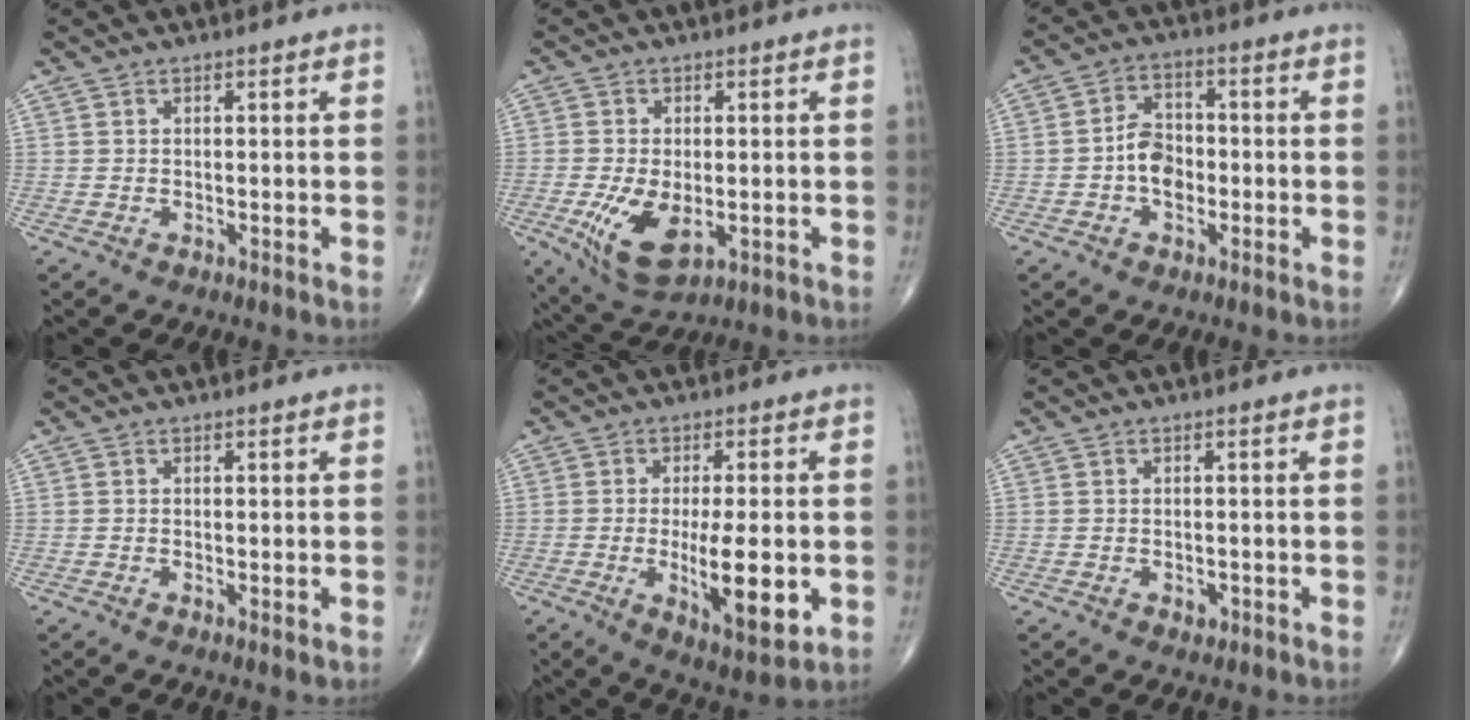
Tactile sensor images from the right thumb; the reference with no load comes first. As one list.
[{"total": 9.1, "force": [-2.0, 4.7, 7.5], "torque": [-0.143, -0.013, -0.025]}, {"total": 6.5, "force": [-1.3, 4.6, 4.4], "torque": [-0.058, 0.022, -0.032]}, {"total": 1.1, "force": [-0.2, 0.3, 1.0], "torque": [-0.021, -0.008, -0.004]}, {"total": 12.1, "force": [-2.1, 3.8, 11.3], "torque": [-0.170, -0.020, -0.026]}, {"total": 1.4, "force": [-0.6, 0.9, 0.9], "torque": [-0.008, 0.000, -0.008]}]